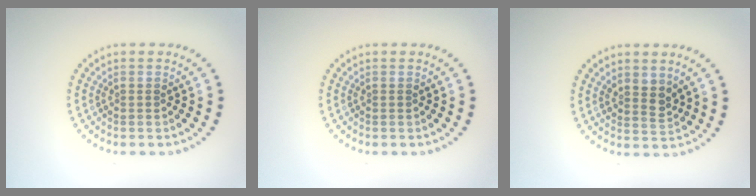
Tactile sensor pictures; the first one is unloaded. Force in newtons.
{"total": 0.0}
{"total": 1.9, "press": 1.6, "slide": 1.0}